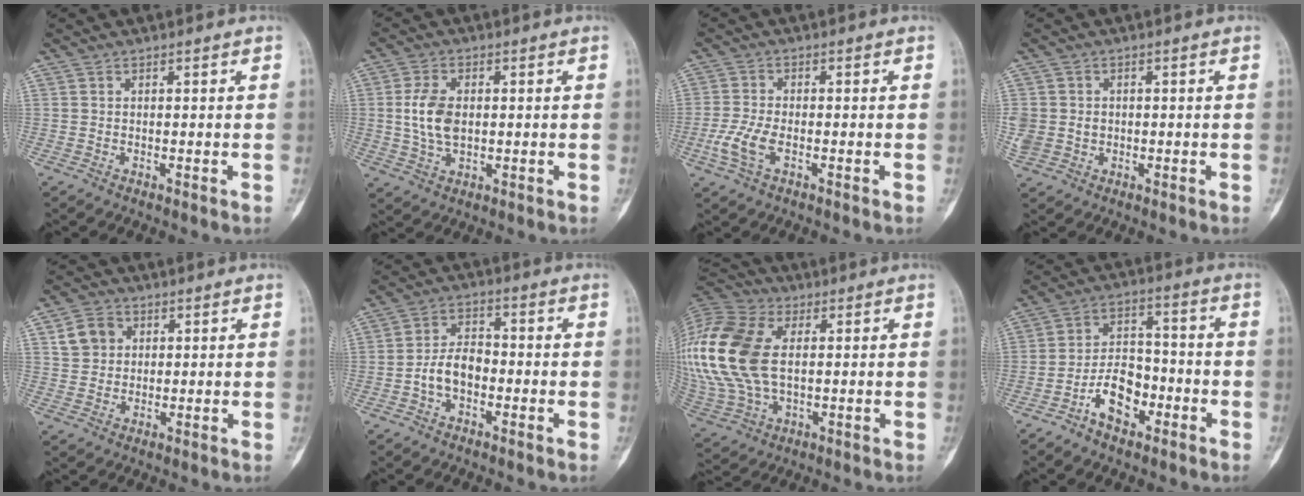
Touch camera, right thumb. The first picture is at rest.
{"total": 7.5, "force": [0.5, 4.6, 5.9], "torque": [-0.118, 0.000, 0.012]}
{"total": 5.5, "force": [-1.9, 2.6, 4.5], "torque": [-0.110, 0.006, -0.037]}
{"total": 6.9, "force": [-0.1, 6.1, 3.2], "torque": [-0.086, 0.011, 0.011]}
{"total": 6.0, "force": [2.0, 5.1, 2.5], "torque": [-0.026, 0.000, 0.036]}
{"total": 6.6, "force": [-1.9, 4.2, 4.6], "torque": [-0.076, 0.029, -0.042]}
{"total": 24.7, "force": [2.9, 15.5, 19.0], "torque": [-0.457, 0.006, 0.060]}
{"total": 9.2, "force": [-4.7, 5.5, 5.7], "torque": [-0.077, 0.044, -0.087]}